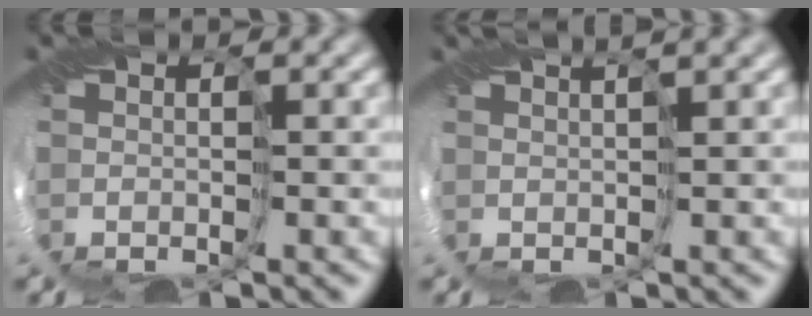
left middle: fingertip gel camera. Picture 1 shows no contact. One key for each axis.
{"total": 2.4, "fx": 1.8, "fy": 0.1, "fz": 1.6, "tx": -0.033, "ty": 0.006, "tz": 0.026}